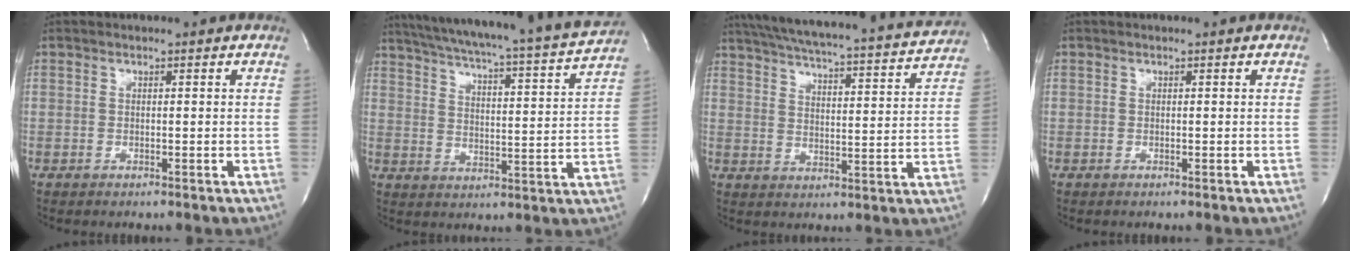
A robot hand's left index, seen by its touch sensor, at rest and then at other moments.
{"total": 22.5, "force": [20.5, -0.5, 9.1], "torque": [-0.152, -0.044, 0.274]}
{"total": 23.3, "force": [21.1, 2.0, 9.7], "torque": [-0.162, -0.018, 0.277]}
{"total": 0.0}